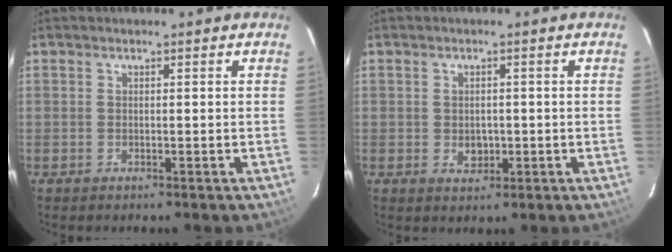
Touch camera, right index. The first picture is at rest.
{"total": 2.9, "force": [-0.5, 2.4, 1.6], "torque": [-0.026, 0.002, -0.003]}